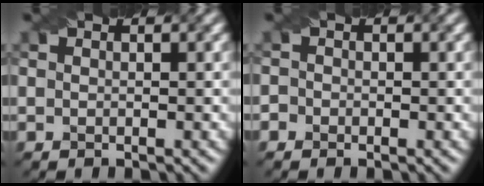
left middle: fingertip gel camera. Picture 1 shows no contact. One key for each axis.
{"total": 0.9, "fx": -0.4, "fy": 0.7, "fz": 0.0, "tx": 0.002, "ty": -0.004, "tz": -0.010}